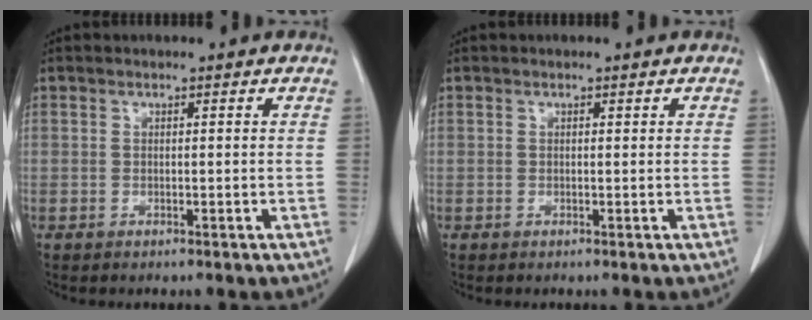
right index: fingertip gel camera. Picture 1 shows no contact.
{"total": 0.0}